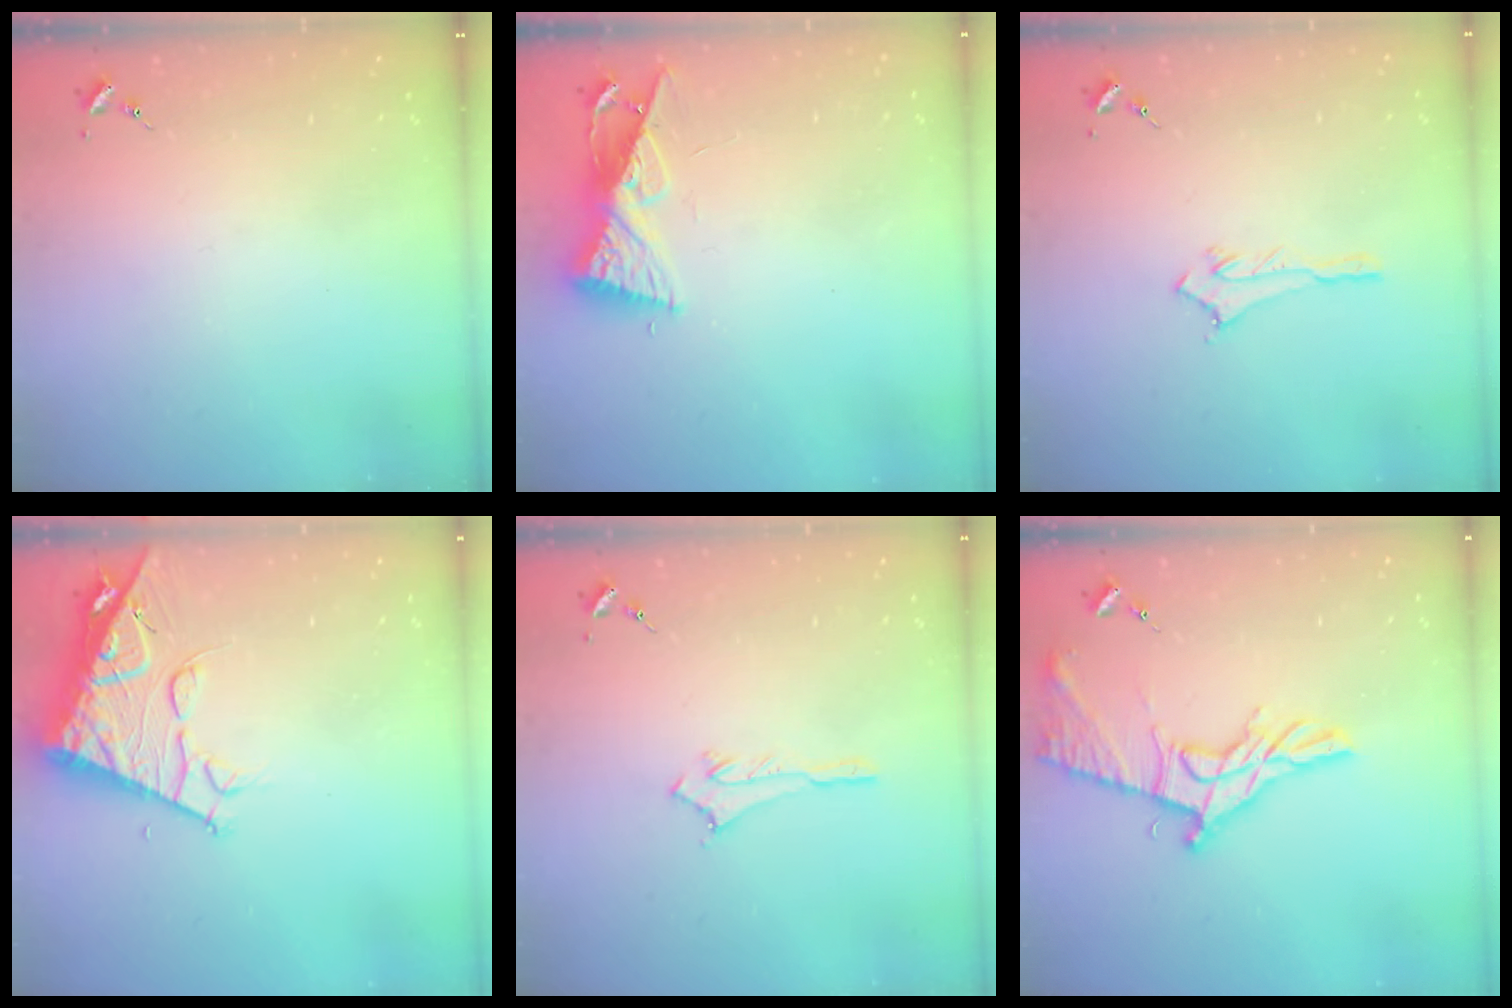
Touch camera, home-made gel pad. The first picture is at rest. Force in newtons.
{"total": 8.7, "press": 8.7, "slide": 0.6}
{"total": 2.8, "press": 2.8, "slide": 0.3}
{"total": 13.9, "press": 13.8, "slide": 1.4}
{"total": 2.9, "press": 2.9, "slide": 0.2}
{"total": 16.7, "press": 16.7, "slide": 0.7}